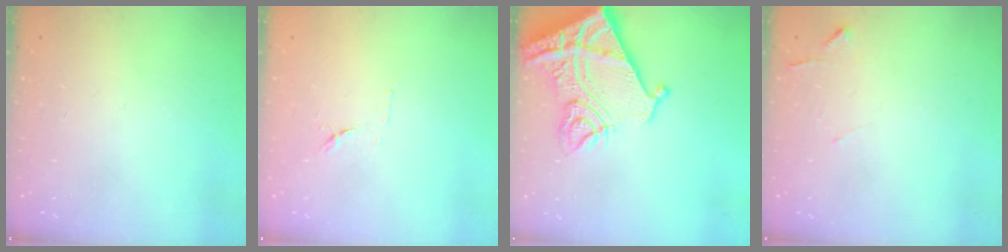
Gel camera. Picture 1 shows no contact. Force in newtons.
{"total": 8.0, "press": 7.9, "slide": 0.9}
{"total": 18.7, "press": 18.6, "slide": 2.1}
{"total": 4.7, "press": 4.6, "slide": 0.6}